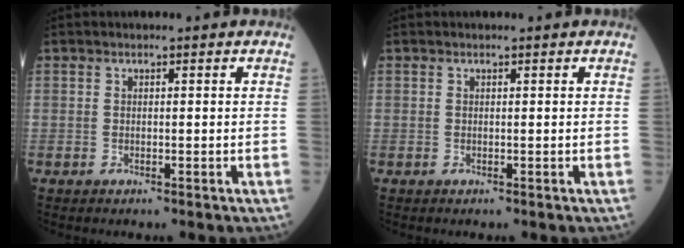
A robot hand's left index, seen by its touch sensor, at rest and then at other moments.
{"total": 0.0}